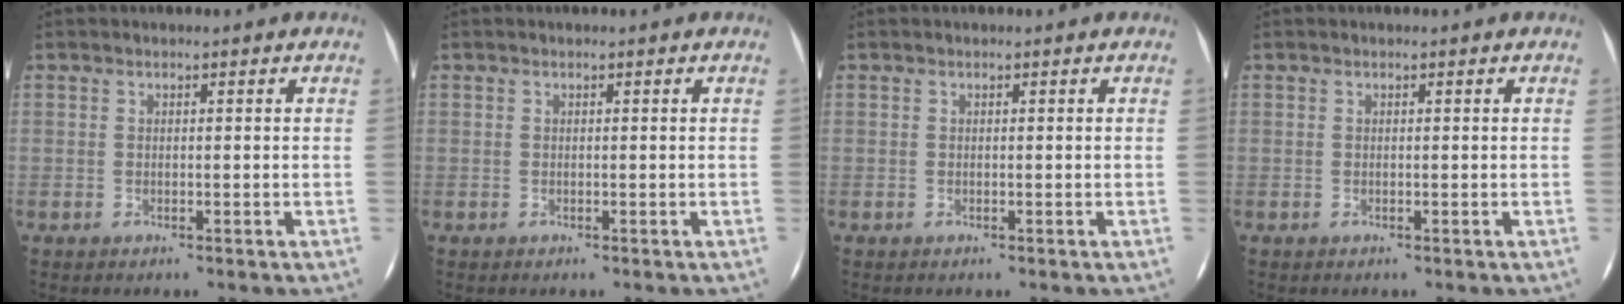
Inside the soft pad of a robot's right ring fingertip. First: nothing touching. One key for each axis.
{"total": 0.0}
{"total": 0.0}
{"total": 0.0}